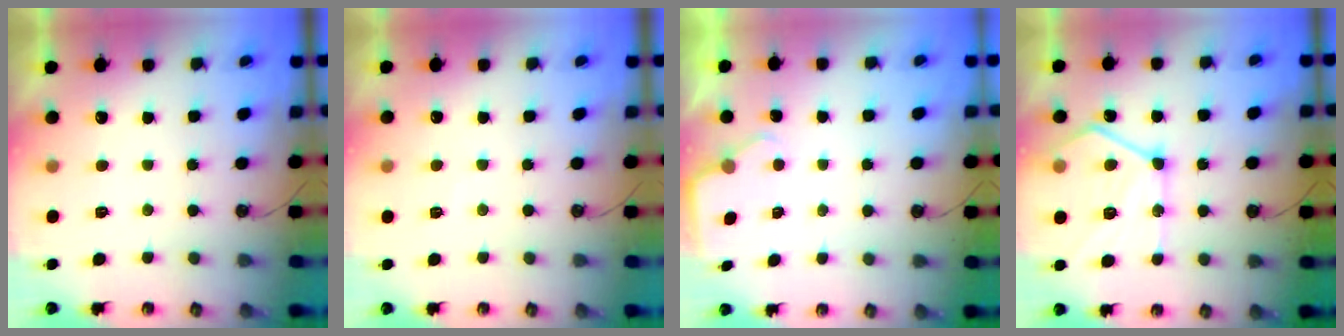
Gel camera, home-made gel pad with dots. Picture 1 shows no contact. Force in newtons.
{"total": 2.0, "press": 2.0, "slide": 0.3}
{"total": 2.1, "press": 2.0, "slide": 0.4}
{"total": 17.9, "press": 17.8, "slide": 2.0}